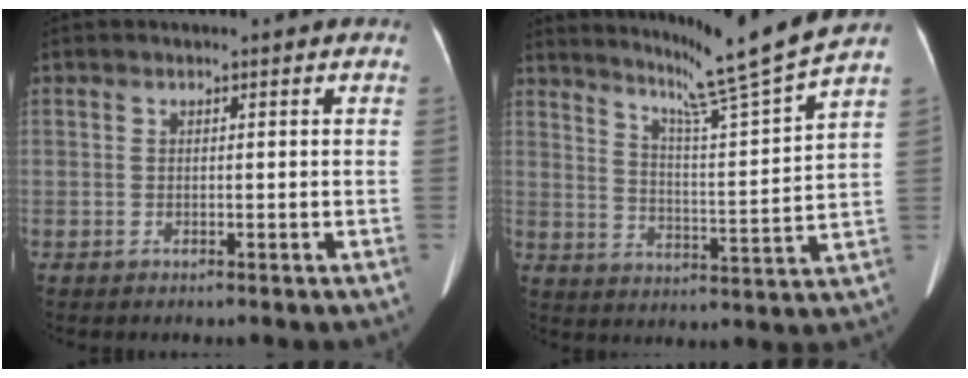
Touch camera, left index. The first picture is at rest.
{"total": 13.7, "force": [12.0, -3.3, 5.6], "torque": [-0.098, -0.047, 0.178]}